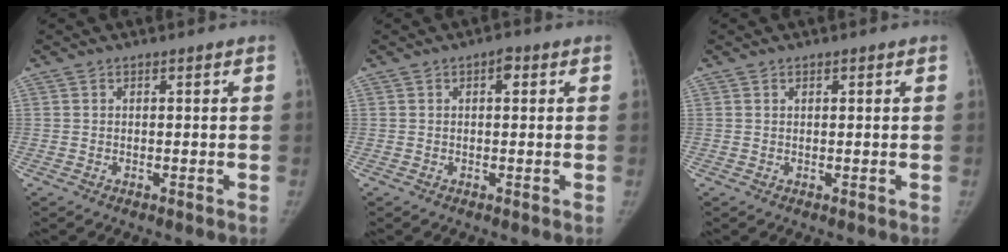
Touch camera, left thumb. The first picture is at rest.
{"total": 1.9, "force": [0.7, 1.0, 1.5], "torque": [-0.015, 0.003, 0.006]}
{"total": 0.6, "force": [0.4, 0.3, 0.3], "torque": [-0.004, -0.002, 0.007]}